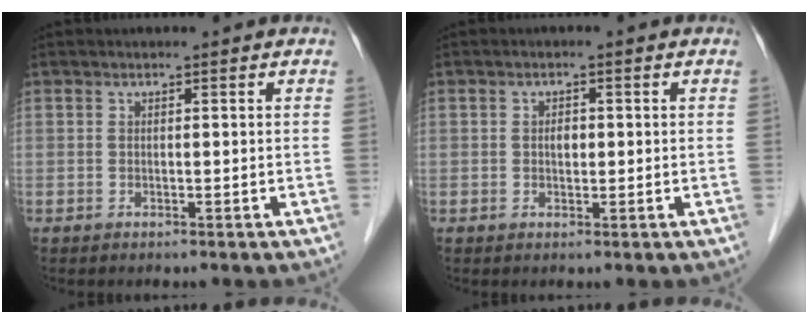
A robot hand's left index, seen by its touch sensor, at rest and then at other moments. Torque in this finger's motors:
{"motor_torque": [0.16, 0.11, -0.01, 0.00]}